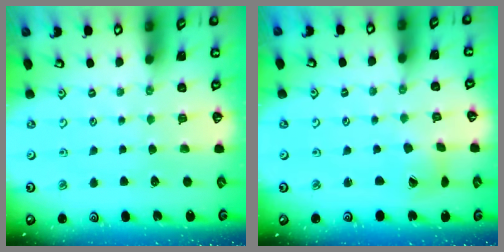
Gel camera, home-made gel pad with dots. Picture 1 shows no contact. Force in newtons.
{"total": 3.0, "press": 2.9, "slide": 0.5}